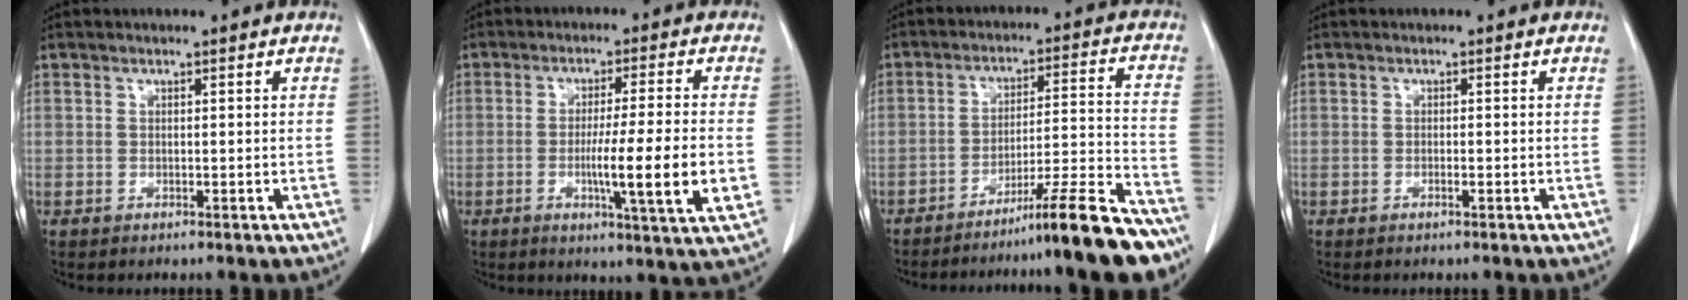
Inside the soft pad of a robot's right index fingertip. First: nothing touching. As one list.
[{"total": 11.5, "force": [-2.2, -0.7, 11.3], "torque": [-0.180, -0.021, -0.042]}, {"total": 15.0, "force": [-12.1, -0.8, 8.9], "torque": [-0.107, 0.020, -0.187]}, {"total": 0.8, "force": [-0.3, 0.0, 0.7], "torque": [-0.016, 0.000, -0.005]}]